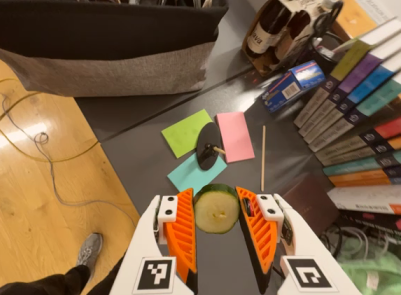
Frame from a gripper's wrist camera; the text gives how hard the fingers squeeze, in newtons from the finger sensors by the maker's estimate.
{"total": 10.4, "left": 11.0, "right": 9.7}